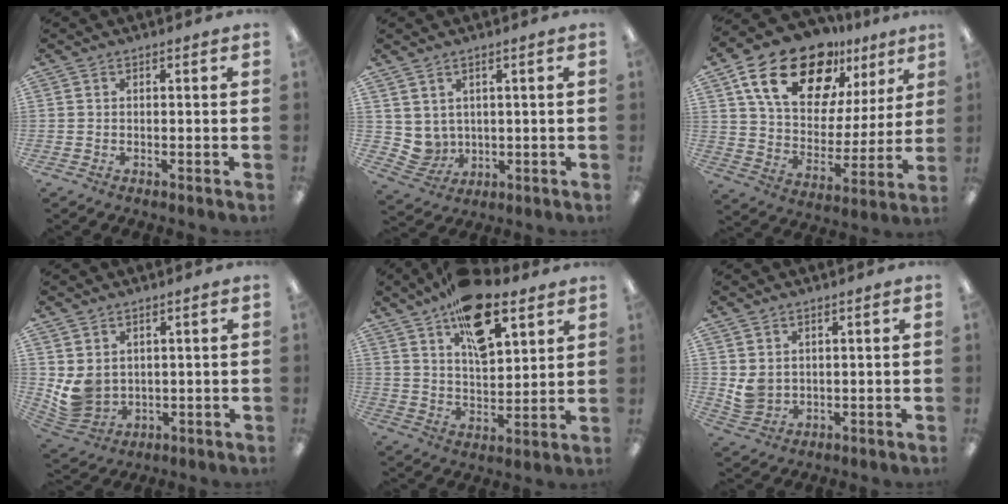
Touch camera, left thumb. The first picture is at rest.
{"total": 4.5, "force": [2.6, 3.6, 0.4], "torque": [-0.032, -0.015, 0.054]}
{"total": 21.9, "force": [13.8, 11.9, 12.0], "torque": [-0.207, -0.068, 0.247]}
{"total": 6.3, "force": [2.3, 5.2, 2.8], "torque": [-0.073, -0.017, 0.047]}
{"total": 17.4, "force": [10.9, 8.3, 10.8], "torque": [-0.168, -0.048, 0.187]}
{"total": 4.1, "force": [2.2, 3.1, 1.6], "torque": [-0.027, -0.007, 0.045]}